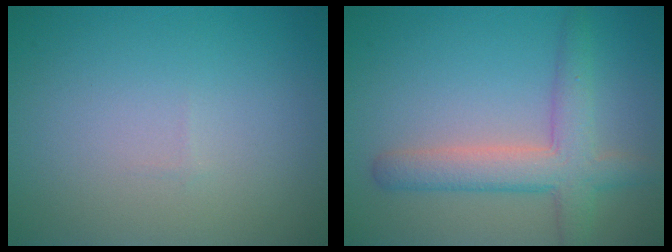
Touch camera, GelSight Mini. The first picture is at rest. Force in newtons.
{"total": 4.7, "press": 4.7, "slide": 0.2}